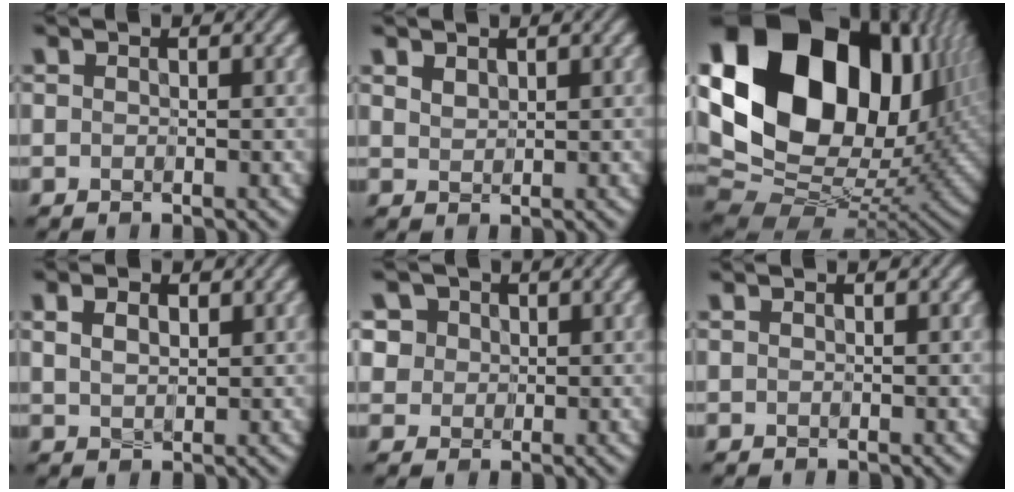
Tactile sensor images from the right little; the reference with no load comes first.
{"total": 1.4, "force": [0.9, 0.8, 0.6], "torque": [-0.017, -0.002, 0.023]}
{"total": 21.6, "force": [6.4, 14.8, 14.4], "torque": [-0.307, 0.023, 0.124]}
{"total": 2.1, "force": [0.7, 1.3, 1.5], "torque": [-0.034, 0.000, 0.017]}
{"total": 3.8, "force": [1.6, 3.2, 1.3], "torque": [-0.053, 0.000, 0.035]}
{"total": 0.0}